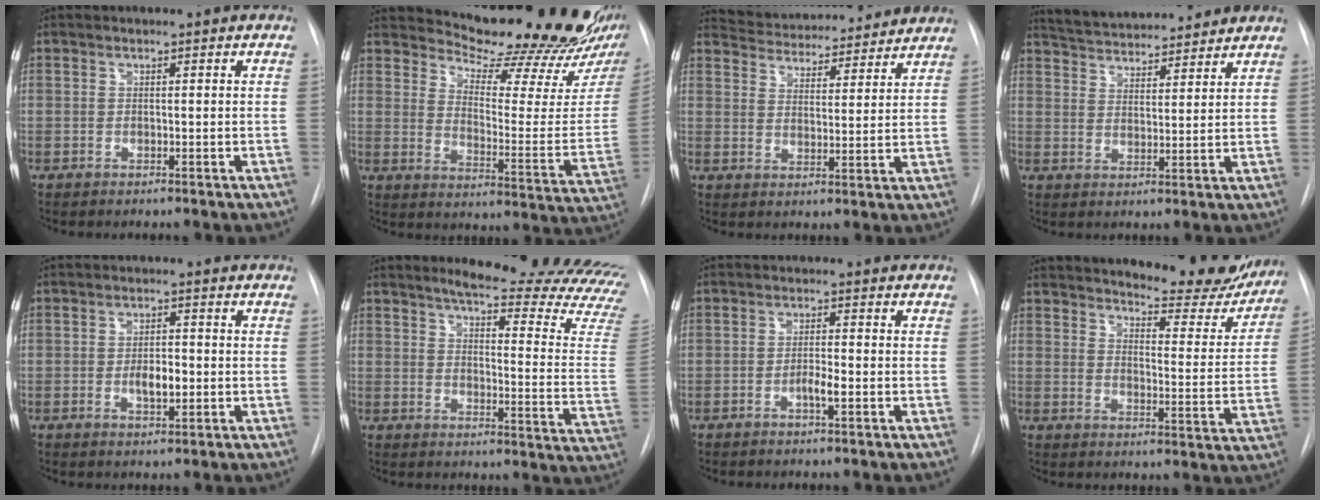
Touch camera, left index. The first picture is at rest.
{"total": 19.8, "force": [18.2, 0.8, 7.7], "torque": [-0.109, -0.120, 0.232]}
{"total": 16.4, "force": [15.5, 3.7, 4.1], "torque": [-0.063, 0.010, 0.211]}
{"total": 13.8, "force": [12.8, 2.9, 4.3], "torque": [-0.068, 0.020, 0.194]}
{"total": 3.8, "force": [-1.8, 1.4, 3.1], "torque": [-0.049, -0.004, -0.025]}
{"total": 23.2, "force": [20.7, 1.4, 10.2], "torque": [-0.132, -0.133, 0.229]}
{"total": 2.8, "force": [-2.1, 0.1, 1.8], "torque": [-0.031, -0.005, -0.034]}
{"total": 16.3, "force": [14.9, 3.6, 5.6], "torque": [-0.055, -0.056, 0.176]}